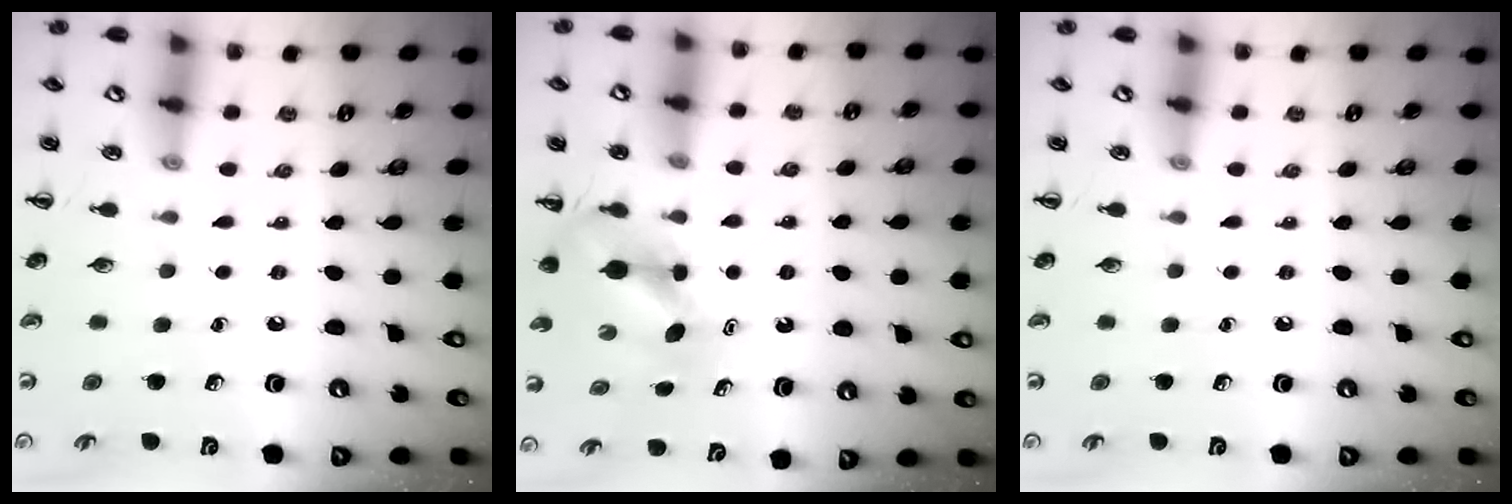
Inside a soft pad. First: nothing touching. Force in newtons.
{"total": 4.9, "press": 4.9, "slide": 0.5}
{"total": 0.0}